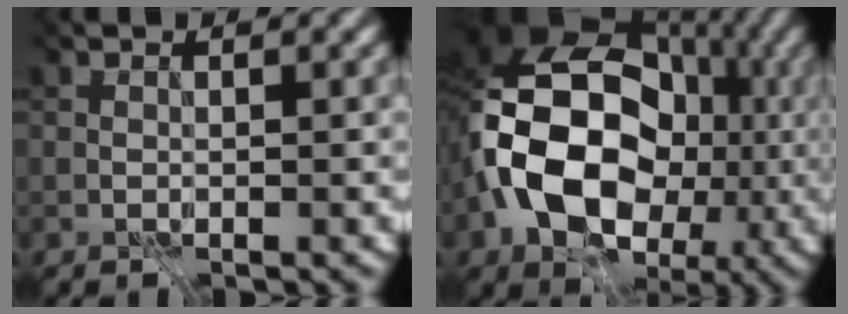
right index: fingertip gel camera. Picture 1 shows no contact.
{"total": 14.8, "force": [-4.5, 10.5, 9.5], "torque": [-0.161, -0.011, -0.058]}